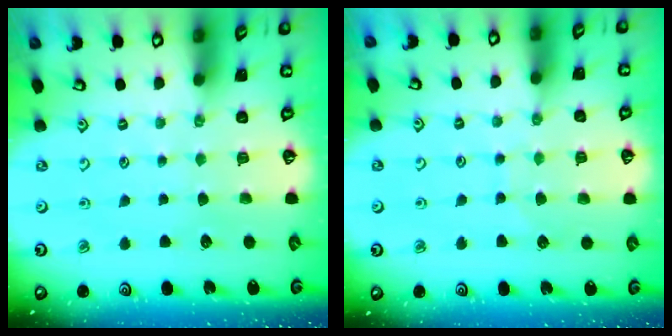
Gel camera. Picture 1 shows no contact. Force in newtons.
{"total": 6.2, "press": 6.2, "slide": 0.5}